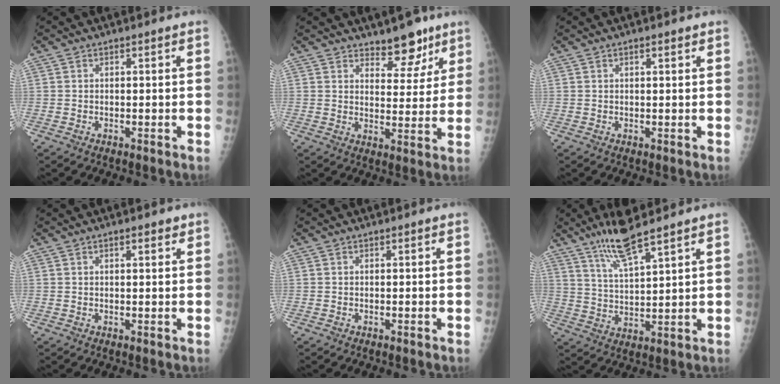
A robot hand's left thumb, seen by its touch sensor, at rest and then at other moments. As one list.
[{"total": 7.5, "force": [5.6, 3.7, 3.3], "torque": [-0.008, -0.037, 0.083]}, {"total": 1.3, "force": [0.8, 0.3, 1.0], "torque": [-0.014, -0.001, 0.010]}, {"total": 1.9, "force": [1.2, 0.6, 1.4], "torque": [-0.016, -0.003, 0.016]}, {"total": 0.0}, {"total": 9.3, "force": [6.9, 1.0, 6.1], "torque": [-0.117, -0.039, 0.139]}]